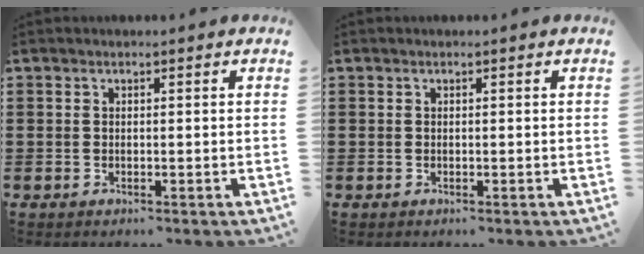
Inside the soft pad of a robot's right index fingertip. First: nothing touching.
{"total": 0.0}